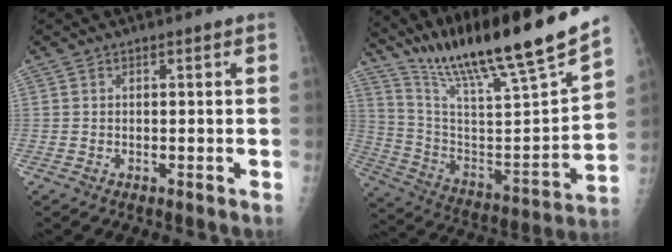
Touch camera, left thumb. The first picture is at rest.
{"total": 26.1, "force": [21.2, 1.6, 15.1], "torque": [-0.238, -0.110, 0.357]}